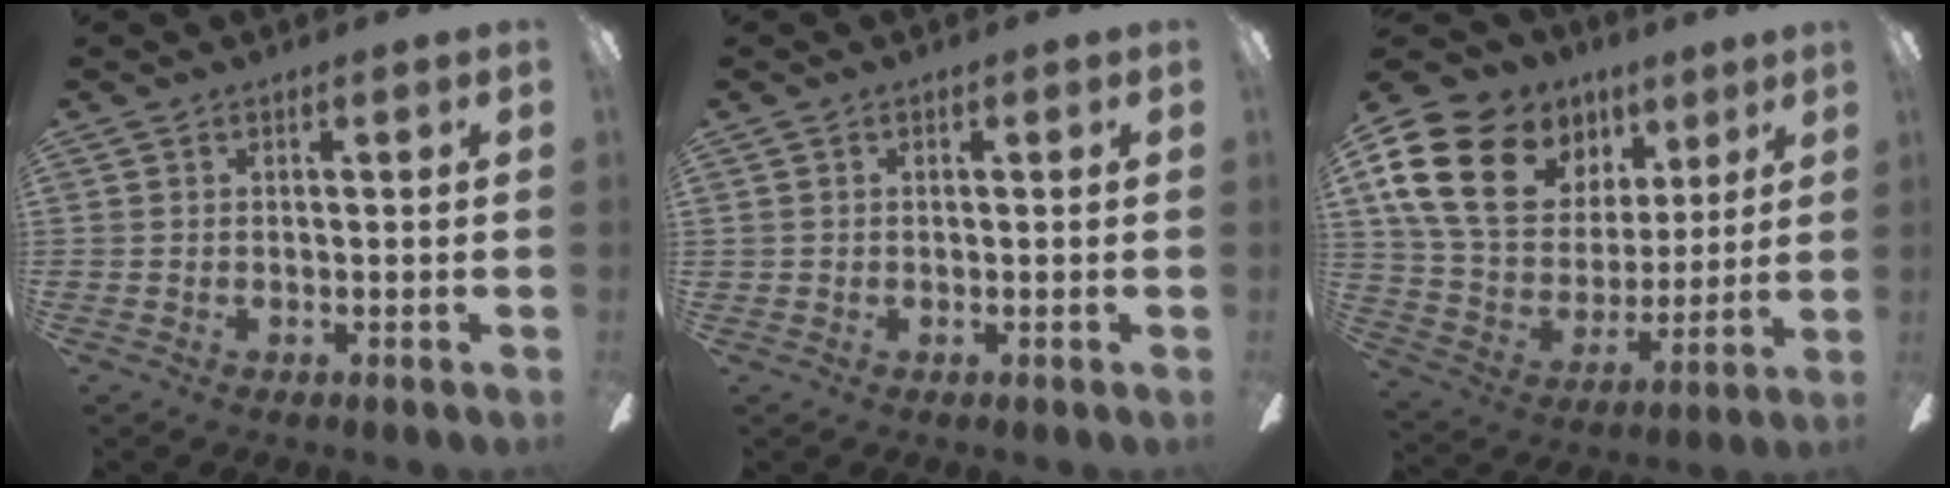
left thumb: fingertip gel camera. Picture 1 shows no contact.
{"total": 0.7, "force": [0.2, 0.6, 0.0], "torque": [0.000, 0.002, 0.004]}
{"total": 21.4, "force": [10.1, 14.9, 11.6], "torque": [-0.232, -0.042, 0.193]}